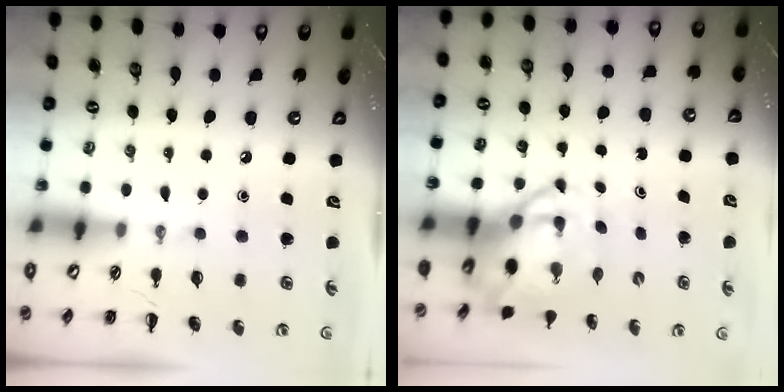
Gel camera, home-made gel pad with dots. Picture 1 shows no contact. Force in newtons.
{"total": 6.6, "press": 6.4, "slide": 1.6}